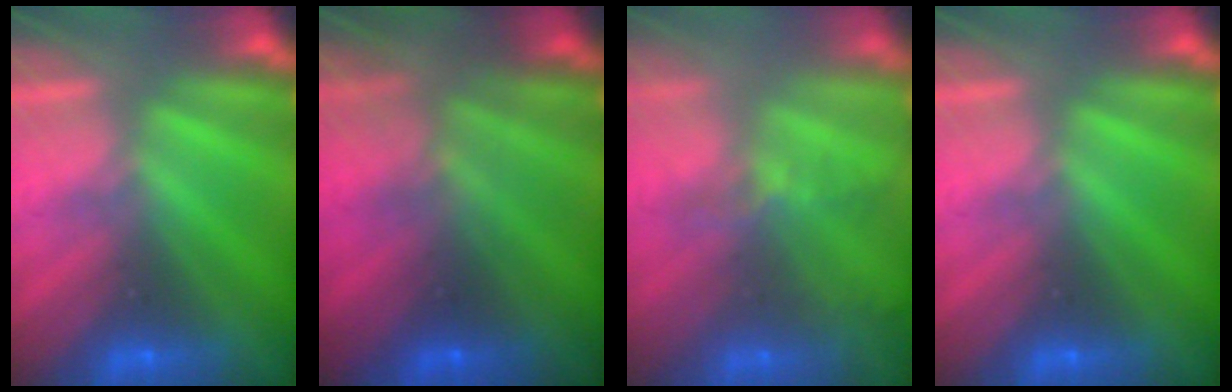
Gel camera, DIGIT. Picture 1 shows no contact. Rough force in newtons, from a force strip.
{"total": 7.3}
{"total": 9.7}
{"total": 0.0}